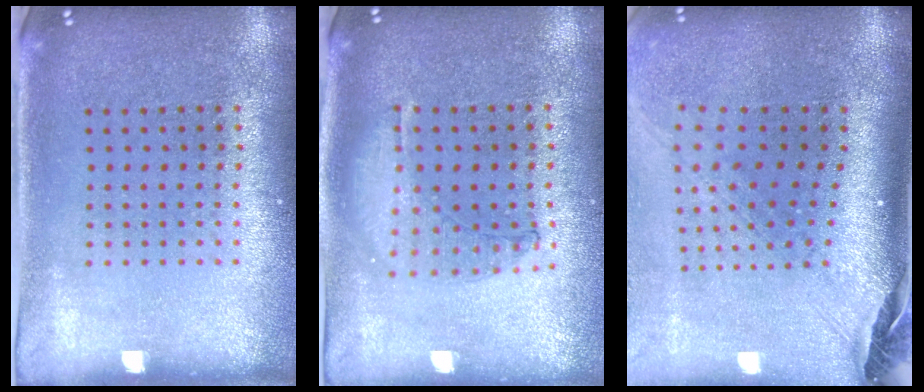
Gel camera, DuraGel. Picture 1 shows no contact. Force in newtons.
{"total": 0.9, "press": 0.9, "slide": 0.2}
{"total": 2.9, "press": 2.0, "slide": 2.0}